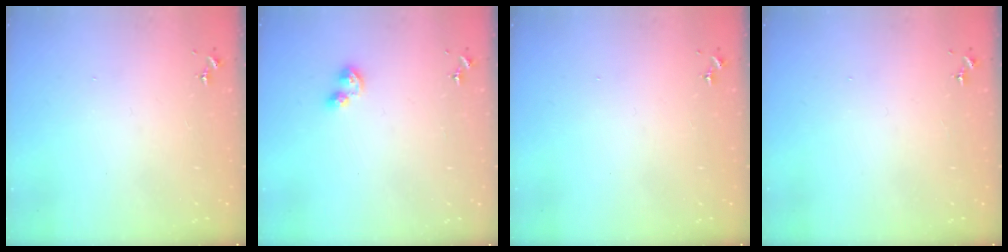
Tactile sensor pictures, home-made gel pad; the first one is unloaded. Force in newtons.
{"total": 6.6, "press": 6.6, "slide": 0.8}
{"total": 0.0}
{"total": 0.0}